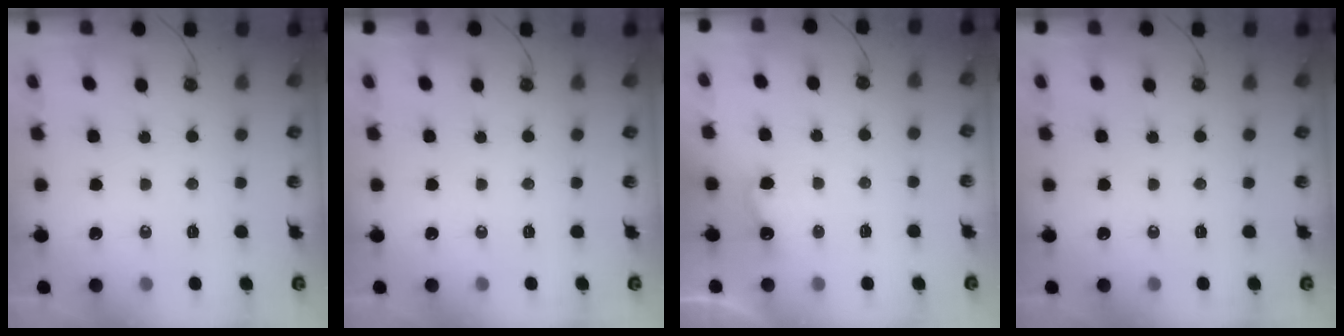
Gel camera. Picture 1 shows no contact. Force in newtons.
{"total": 0.0}
{"total": 7.1, "press": 7.0, "slide": 1.2}
{"total": 0.0}